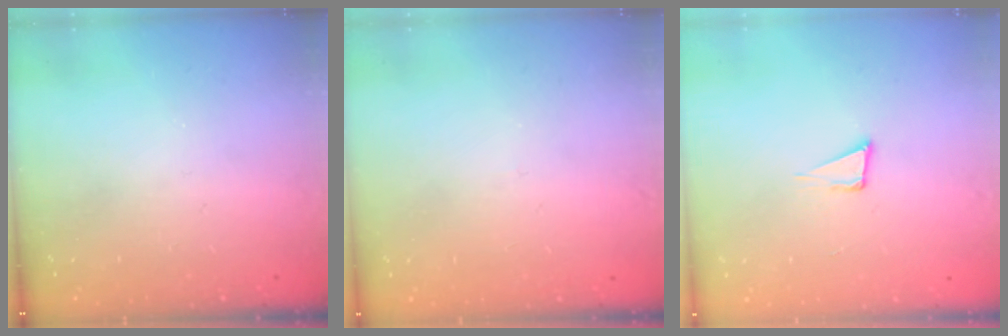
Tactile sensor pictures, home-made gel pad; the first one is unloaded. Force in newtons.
{"total": 2.7, "press": 2.7, "slide": 0.3}
{"total": 4.0, "press": 2.7, "slide": 2.9}